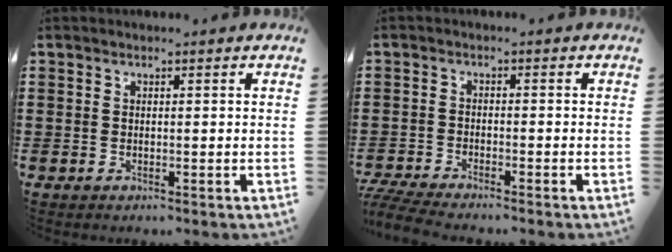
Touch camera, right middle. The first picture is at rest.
{"total": 3.9, "force": [-3.7, -0.1, 1.1], "torque": [-0.041, -0.014, -0.079]}